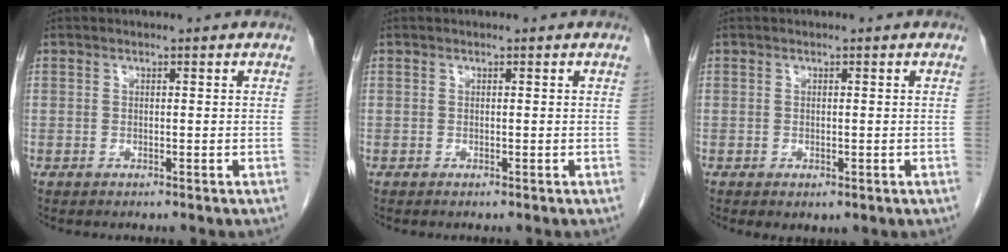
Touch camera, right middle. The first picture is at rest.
{"total": 0.0}
{"total": 1.5, "force": [-0.4, 1.0, 1.1], "torque": [-0.017, -0.004, 0.006]}